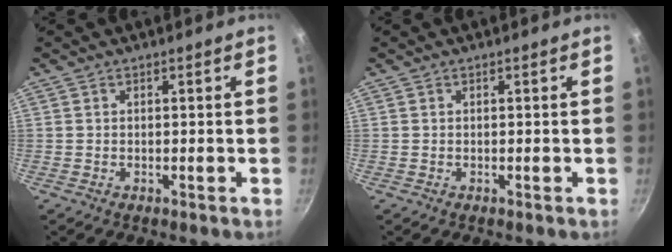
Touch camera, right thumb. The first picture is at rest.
{"total": 0.0}